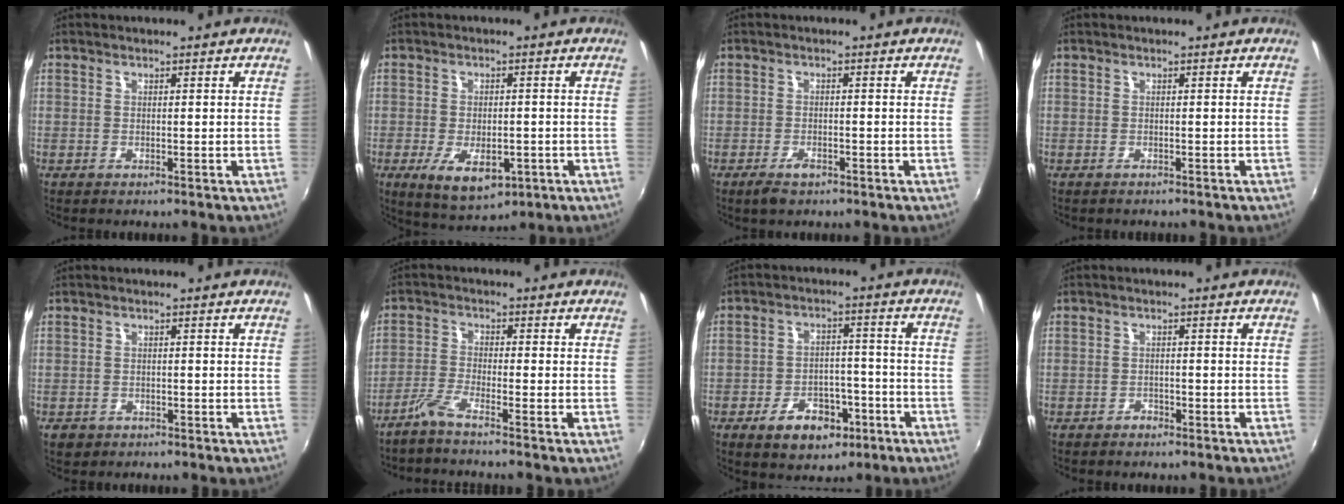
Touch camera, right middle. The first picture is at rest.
{"total": 9.0, "force": [-3.6, 4.6, 6.9], "torque": [-0.136, -0.021, -0.048]}
{"total": 3.2, "force": [-2.2, 1.4, 1.9], "torque": [-0.045, -0.006, -0.039]}
{"total": 0.8, "force": [-0.6, 0.5, 0.0], "torque": [-0.004, 0.001, -0.009]}
{"total": 2.7, "force": [-1.2, 2.2, 1.1], "torque": [-0.026, -0.003, -0.014]}
{"total": 3.4, "force": [-2.8, -0.4, 1.9], "torque": [-0.055, -0.002, -0.059]}
{"total": 9.7, "force": [-5.4, 6.0, 5.4], "torque": [-0.110, 0.017, -0.067]}
{"total": 1.7, "force": [-1.3, 1.1, 0.3], "torque": [-0.010, 0.003, -0.017]}